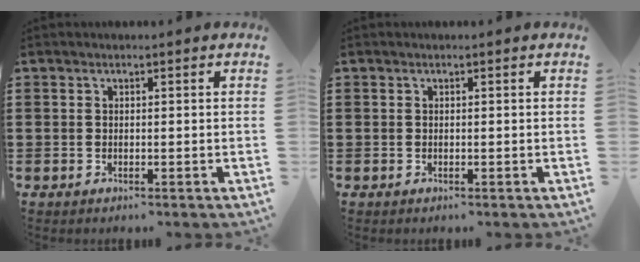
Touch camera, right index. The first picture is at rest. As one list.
[{"total": 0.0}]